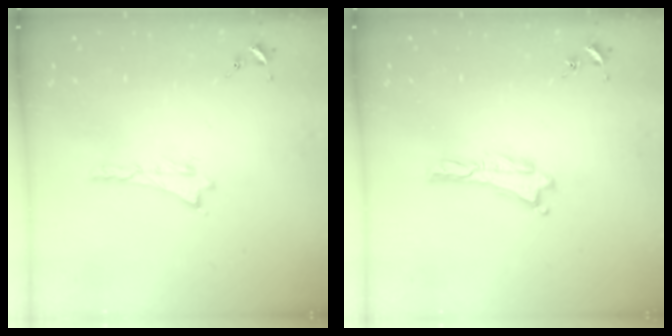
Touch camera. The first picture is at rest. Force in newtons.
{"total": 0.0}